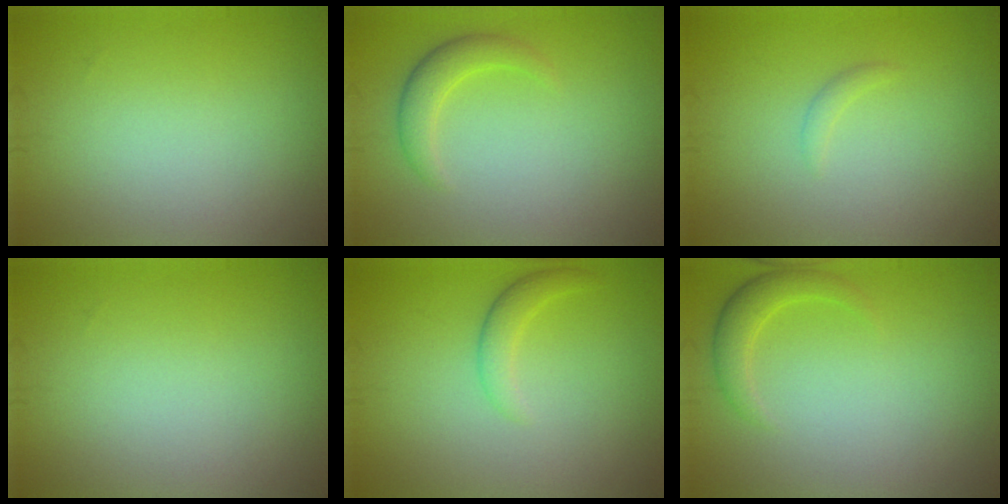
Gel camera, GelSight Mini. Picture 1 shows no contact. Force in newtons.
{"total": 2.3, "press": 2.2, "slide": 0.1}
{"total": 0.7, "press": 0.7, "slide": 0.1}
{"total": 0.0}
{"total": 1.7, "press": 1.7, "slide": 0.1}
{"total": 2.1, "press": 2.1, "slide": 0.2}